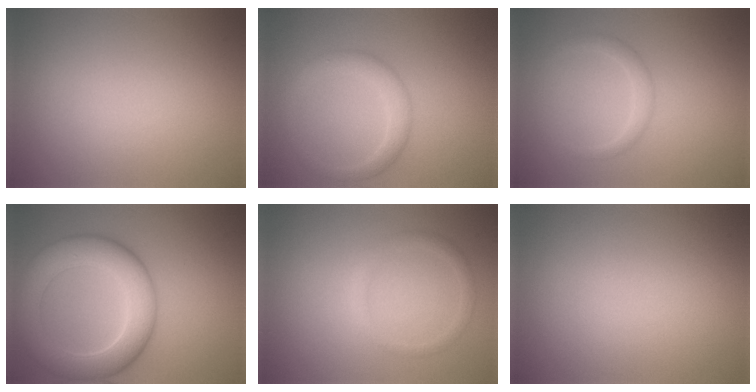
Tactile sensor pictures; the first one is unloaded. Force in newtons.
{"total": 2.8, "press": 2.8, "slide": 0.1}
{"total": 1.4, "press": 1.4, "slide": 0.1}
{"total": 8.1, "press": 8.1, "slide": 0.3}
{"total": 1.3, "press": 1.3, "slide": 0.1}
{"total": 0.0}